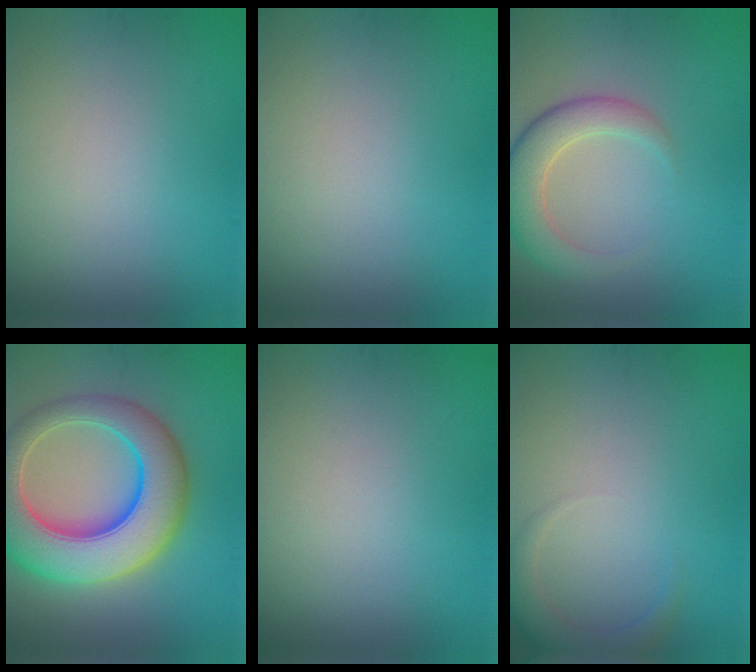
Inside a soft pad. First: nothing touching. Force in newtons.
{"total": 0.0}
{"total": 4.4, "press": 4.4, "slide": 0.5}
{"total": 11.4, "press": 11.4, "slide": 0.4}
{"total": 0.0}
{"total": 2.3, "press": 2.3, "slide": 0.1}